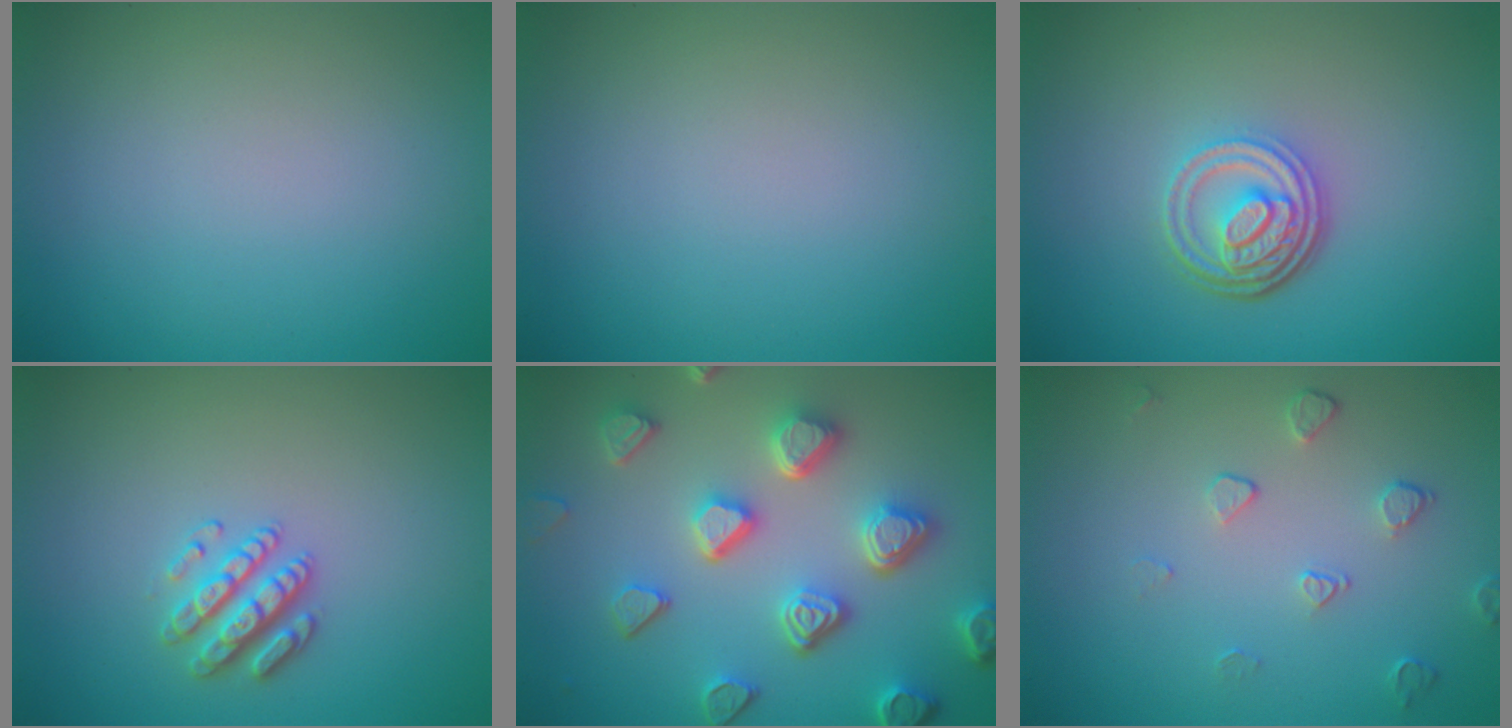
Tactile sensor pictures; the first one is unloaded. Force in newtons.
{"total": 0.0}
{"total": 4.7, "press": 3.4, "slide": 3.2}
{"total": 2.6, "press": 2.6, "slide": 0.5}
{"total": 6.4, "press": 5.4, "slide": 3.4}
{"total": 1.6, "press": 1.1, "slide": 1.2}